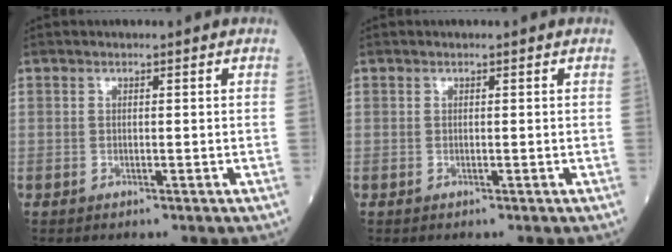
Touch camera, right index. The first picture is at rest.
{"total": 0.0}